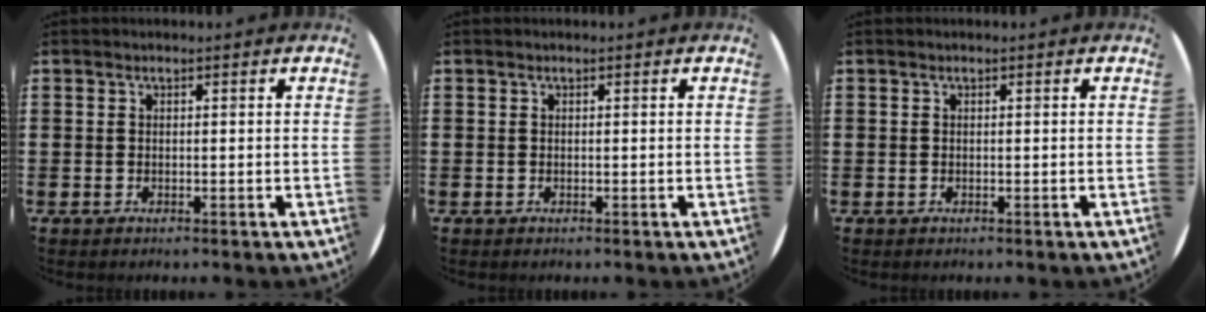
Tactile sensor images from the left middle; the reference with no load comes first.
{"total": 0.0}
{"total": 0.0}